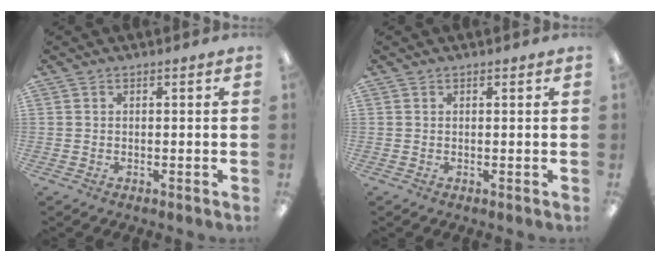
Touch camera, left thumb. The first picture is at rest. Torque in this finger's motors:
{"motor_torque": [0.02, -0.01, -0.20, 0.07, -0.01]}